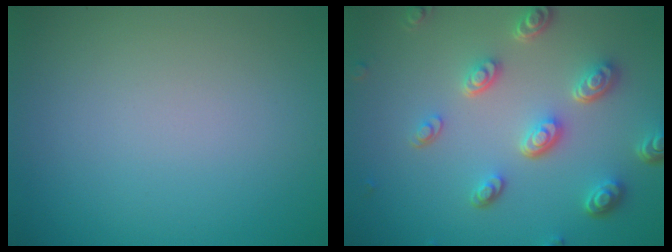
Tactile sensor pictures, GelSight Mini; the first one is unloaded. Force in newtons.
{"total": 5.0, "press": 3.7, "slide": 3.3}